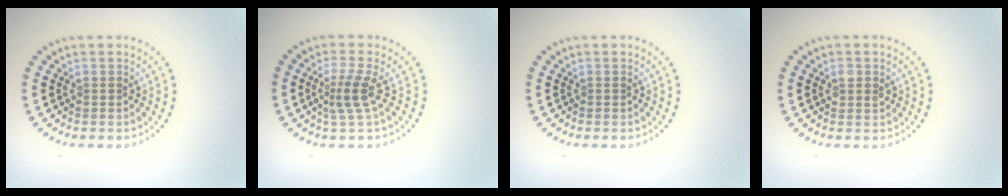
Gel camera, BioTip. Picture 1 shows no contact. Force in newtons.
{"total": 2.5, "press": 1.9, "slide": 1.7}
{"total": 0.0}
{"total": 1.2, "press": 1.1, "slide": 0.3}